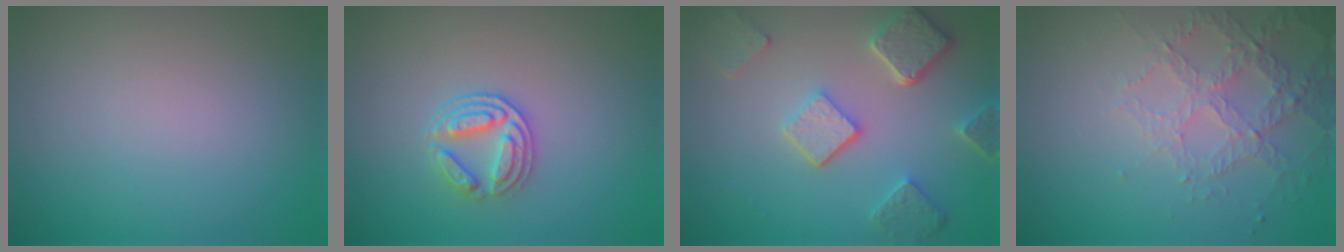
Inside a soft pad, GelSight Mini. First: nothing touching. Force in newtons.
{"total": 3.0, "press": 2.7, "slide": 1.2}
{"total": 5.1, "press": 4.0, "slide": 3.2}
{"total": 3.2, "press": 2.9, "slide": 1.4}